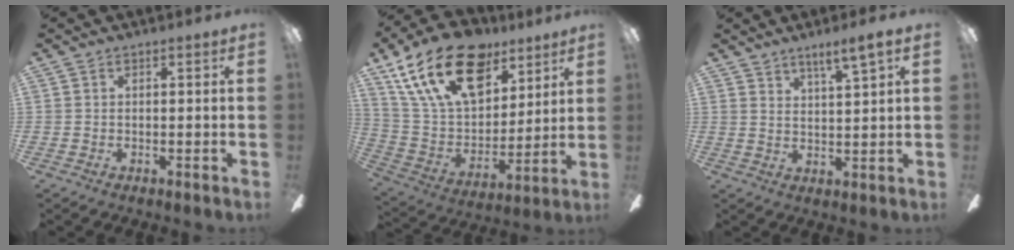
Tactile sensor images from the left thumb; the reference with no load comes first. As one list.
[{"total": 24.5, "force": [13.7, 13.9, 14.8], "torque": [-0.263, -0.068, 0.242]}, {"total": 4.5, "force": [3.8, 0.0, 2.4], "torque": [-0.039, -0.024, 0.063]}]